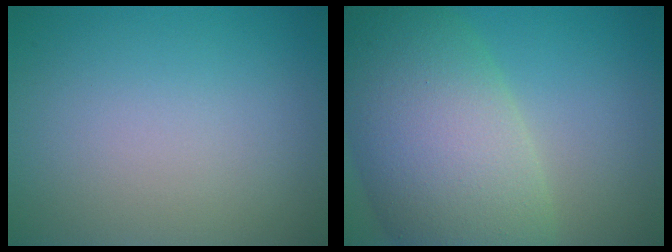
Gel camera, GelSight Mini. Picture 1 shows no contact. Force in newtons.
{"total": 12.2, "press": 12.2, "slide": 0.7}